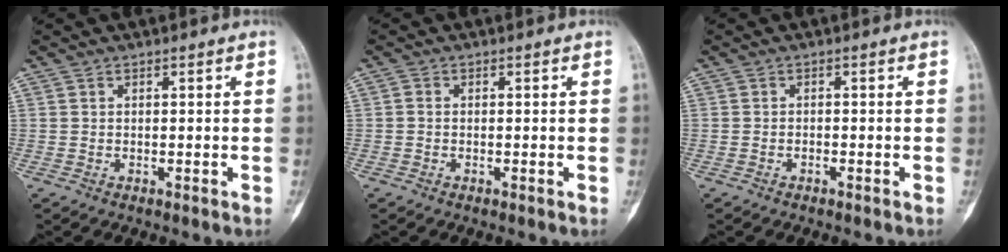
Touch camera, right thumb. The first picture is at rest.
{"total": 0.7, "force": [-0.4, 0.5, 0.4], "torque": [-0.003, 0.002, -0.010]}
{"total": 0.6, "force": [-0.4, 0.2, 0.2], "torque": [-0.004, 0.009, -0.008]}